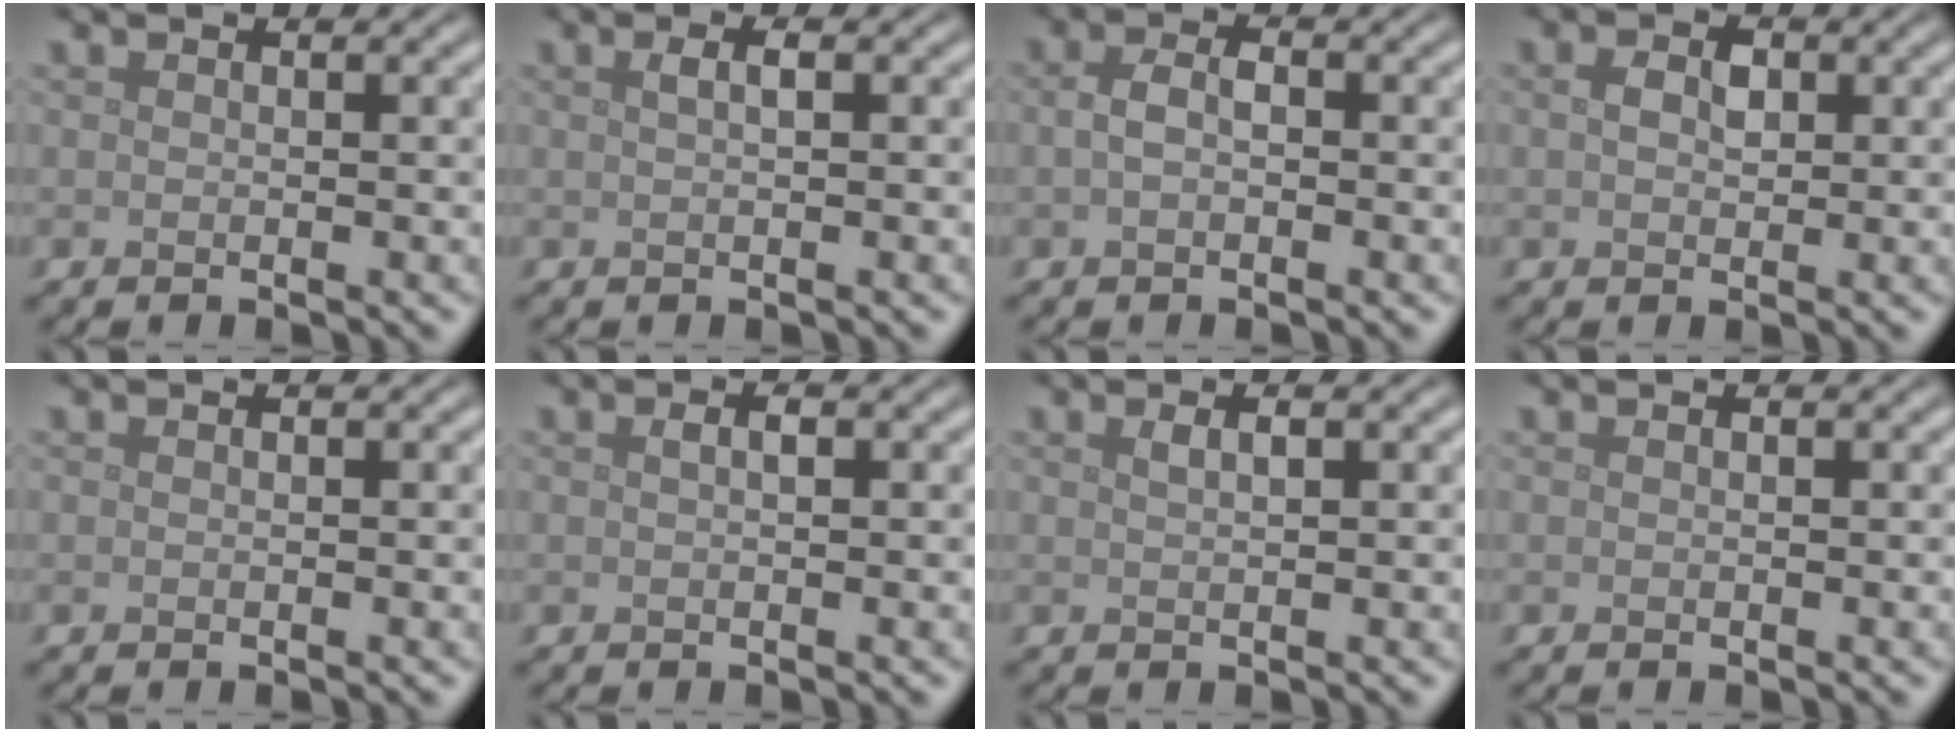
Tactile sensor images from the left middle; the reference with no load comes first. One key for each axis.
{"total": 1.2, "fx": 0.3, "fy": 0.3, "fz": 1.1, "tx": -0.020, "ty": 0.005, "tz": 0.005}
{"total": 1.9, "fx": -0.1, "fy": 1.1, "fz": 1.6, "tx": -0.034, "ty": 0.005, "tz": -0.005}
{"total": 2.0, "fx": 0.4, "fy": 1.3, "fz": 1.5, "tx": -0.031, "ty": 0.002, "tz": 0.006}
{"total": 0.0}
{"total": 0.8, "fx": 0.2, "fy": 0.3, "fz": 0.8, "tx": -0.014, "ty": 0.003, "tz": 0.004}
{"total": 1.0, "fx": 0.5, "fy": 0.3, "fz": 0.8, "tx": -0.017, "ty": 0.002, "tz": 0.009}
{"total": 0.0}